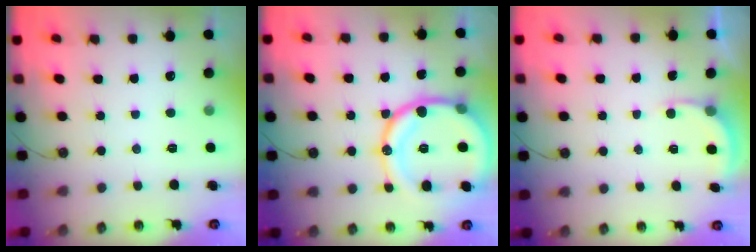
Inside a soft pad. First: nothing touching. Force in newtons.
{"total": 19.9, "press": 19.8, "slide": 2.3}
{"total": 2.7, "press": 2.7, "slide": 0.2}